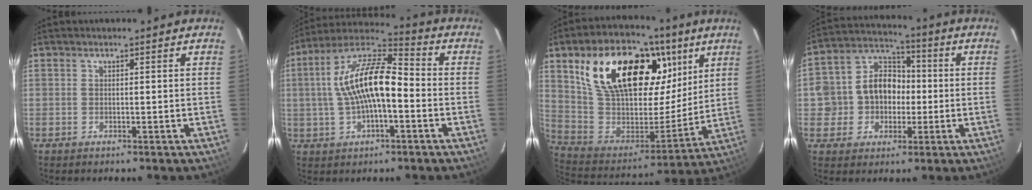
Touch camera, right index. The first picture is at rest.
{"total": 15.3, "force": [-1.1, 5.7, 14.1], "torque": [-0.266, 0.020, -0.024]}
{"total": 29.7, "force": [13.4, 16.4, 20.8], "torque": [-0.396, 0.051, 0.247]}
{"total": 11.3, "force": [-1.2, 10.1, 4.9], "torque": [-0.111, 0.045, -0.019]}